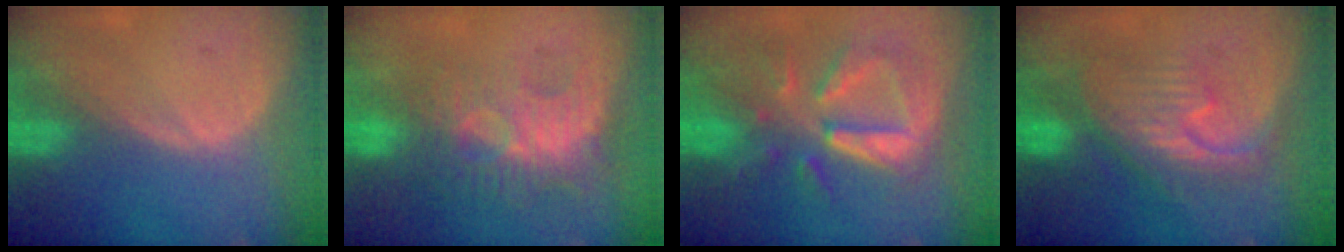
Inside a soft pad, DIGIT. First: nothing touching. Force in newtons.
{"total": 9.8, "press": 8.5, "slide": 4.9}
{"total": 9.5, "press": 8.8, "slide": 3.6}
{"total": 8.2, "press": 8.2, "slide": 0.6}